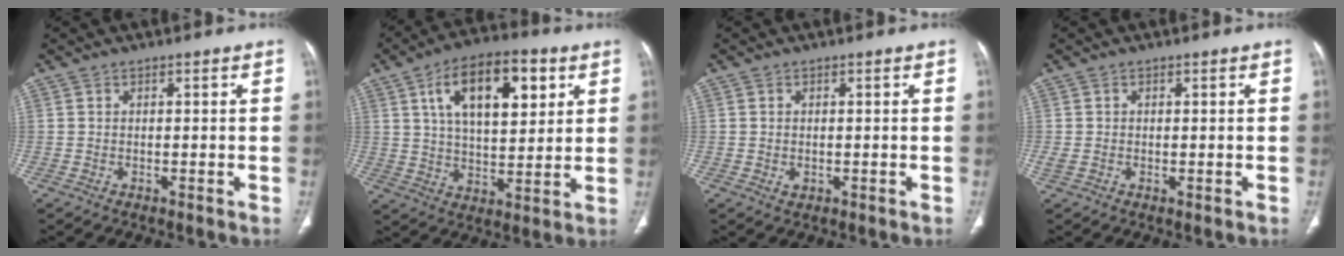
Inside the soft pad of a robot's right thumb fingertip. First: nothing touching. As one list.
[{"total": 17.4, "force": [6.8, 8.5, 13.6], "torque": [-0.187, -0.012, 0.112]}, {"total": 1.3, "force": [-0.1, 1.0, 0.8], "torque": [-0.012, -0.002, 0.002]}, {"total": 1.5, "force": [-0.1, 0.9, 1.1], "torque": [-0.034, 0.000, -0.001]}]